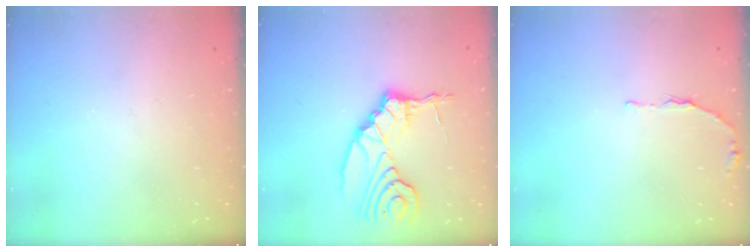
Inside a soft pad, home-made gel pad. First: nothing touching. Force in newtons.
{"total": 9.3, "press": 9.3, "slide": 0.4}
{"total": 4.5, "press": 3.3, "slide": 3.1}